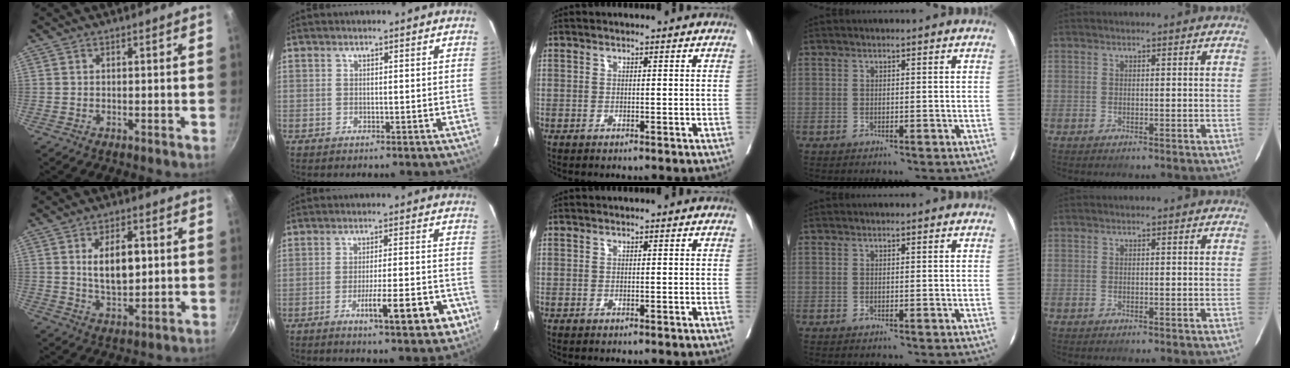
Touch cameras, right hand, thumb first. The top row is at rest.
{"thumb": {"total": 9.0, "force": [1.5, 4.8, 7.4], "torque": [-0.103, -0.009, 0.033]}, "index": {"total": 10.3, "force": [-4.9, 1.4, 8.9], "torque": [-0.123, -0.001, -0.064]}}